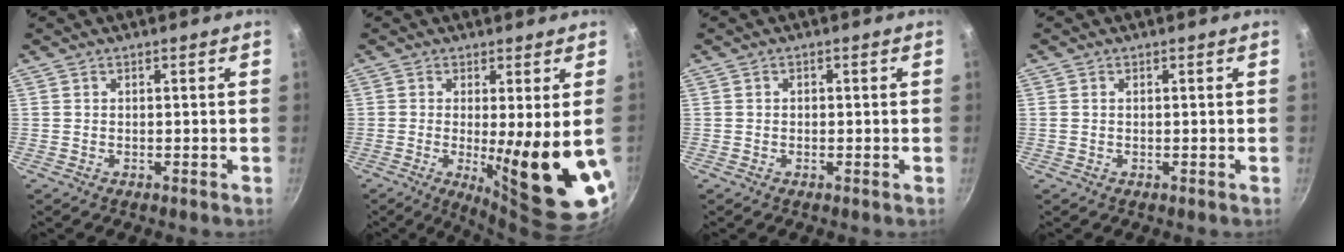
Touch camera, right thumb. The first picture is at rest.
{"total": 13.8, "force": [-1.2, 2.1, 13.6], "torque": [-0.188, -0.031, -0.006]}
{"total": 0.6, "force": [-0.1, 0.5, 0.2], "torque": [-0.003, 0.002, -0.002]}
{"total": 0.6, "force": [0.1, 0.4, 0.4], "torque": [-0.008, 0.002, 0.001]}